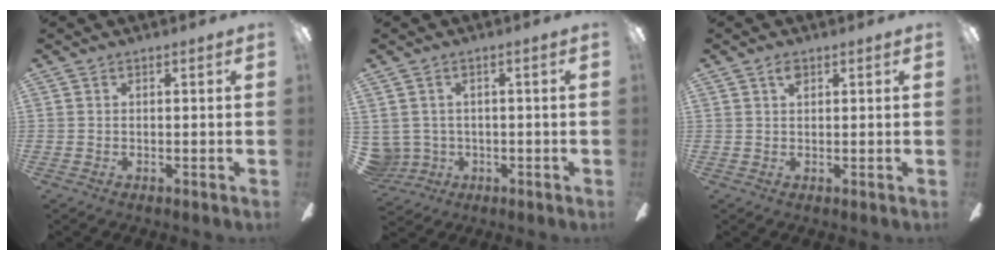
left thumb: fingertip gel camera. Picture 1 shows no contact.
{"total": 4.0, "force": [0.4, 3.9, 0.5], "torque": [-0.038, -0.002, 0.009]}
{"total": 1.9, "force": [1.2, 0.8, 1.3], "torque": [-0.029, 0.003, 0.021]}